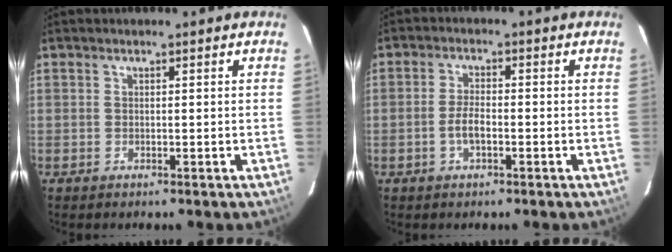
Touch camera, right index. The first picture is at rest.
{"total": 3.5, "force": [-1.3, 1.2, 3.0], "torque": [-0.065, 0.003, -0.024]}